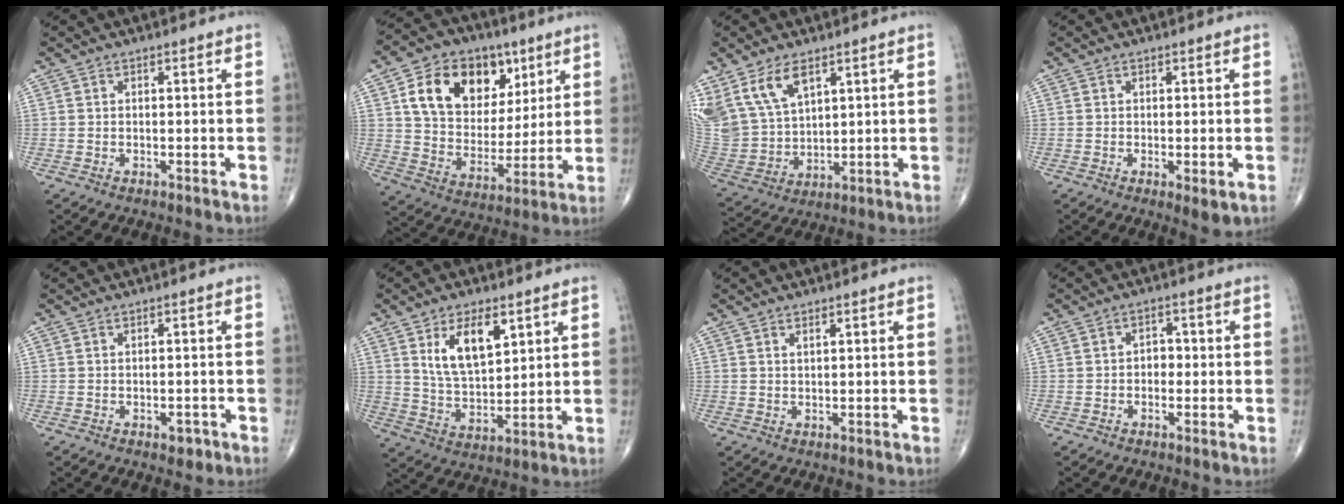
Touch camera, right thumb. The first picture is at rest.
{"total": 19.2, "force": [7.8, 13.4, 11.3], "torque": [-0.155, -0.016, 0.139]}
{"total": 14.7, "force": [8.3, 8.3, 8.8], "torque": [-0.178, -0.024, 0.182]}
{"total": 3.1, "force": [-0.8, 0.9, 2.9], "torque": [-0.045, -0.011, -0.010]}
{"total": 1.7, "force": [-0.8, 1.1, 1.1], "torque": [-0.004, 0.001, -0.008]}
{"total": 11.1, "force": [5.0, 5.4, 8.3], "torque": [-0.127, -0.028, 0.101]}
{"total": 1.0, "force": [0.7, 0.3, 0.6], "torque": [-0.010, -0.004, 0.015]}
{"total": 2.4, "force": [-0.3, 1.8, 1.6], "torque": [-0.007, 0.010, -0.010]}